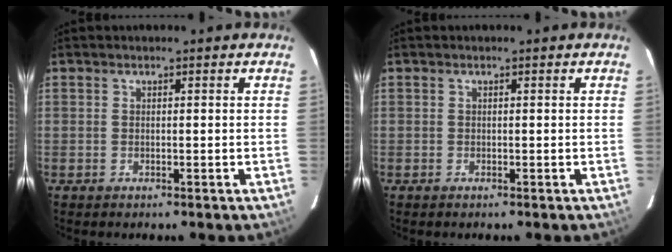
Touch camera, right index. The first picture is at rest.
{"total": 0.0}